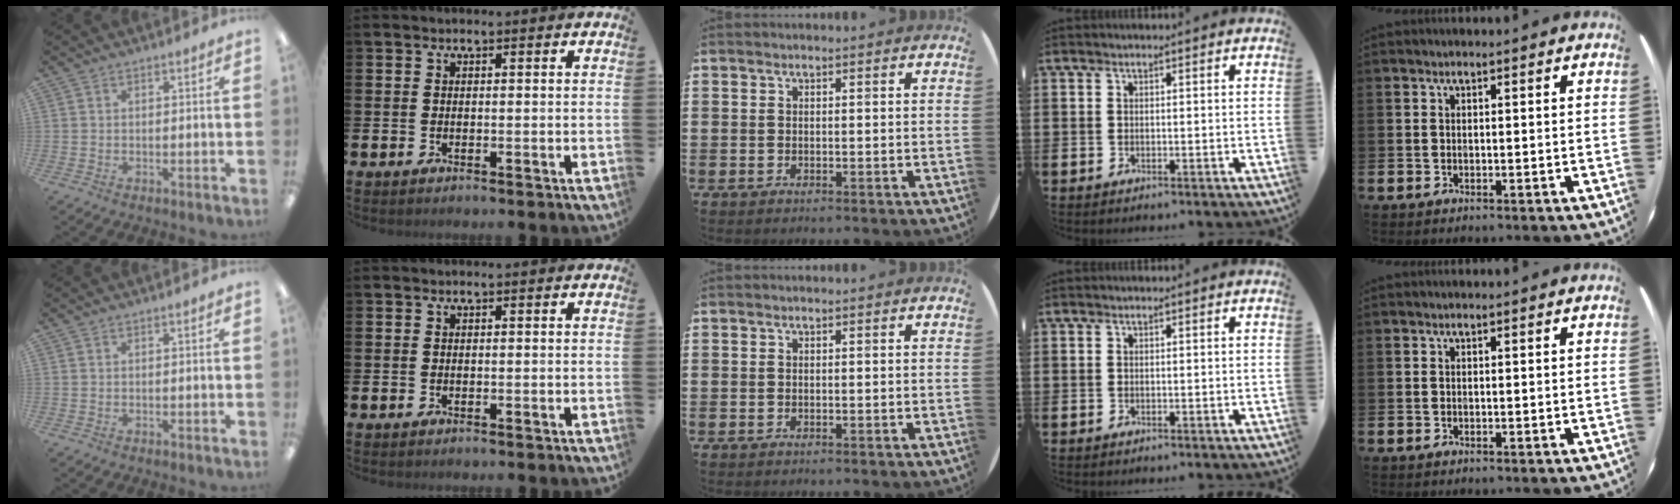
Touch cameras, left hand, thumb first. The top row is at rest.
{}